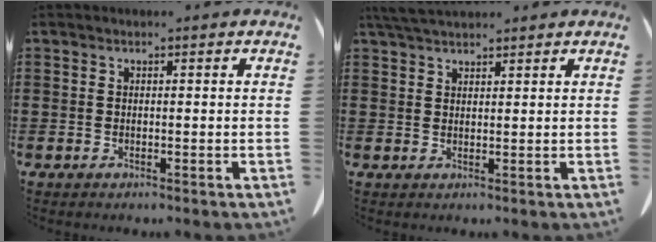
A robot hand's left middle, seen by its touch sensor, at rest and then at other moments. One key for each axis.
{"total": 3.5, "fx": 3.1, "fy": 0.7, "fz": 1.5, "tx": -0.038, "ty": 0.000, "tz": 0.059}